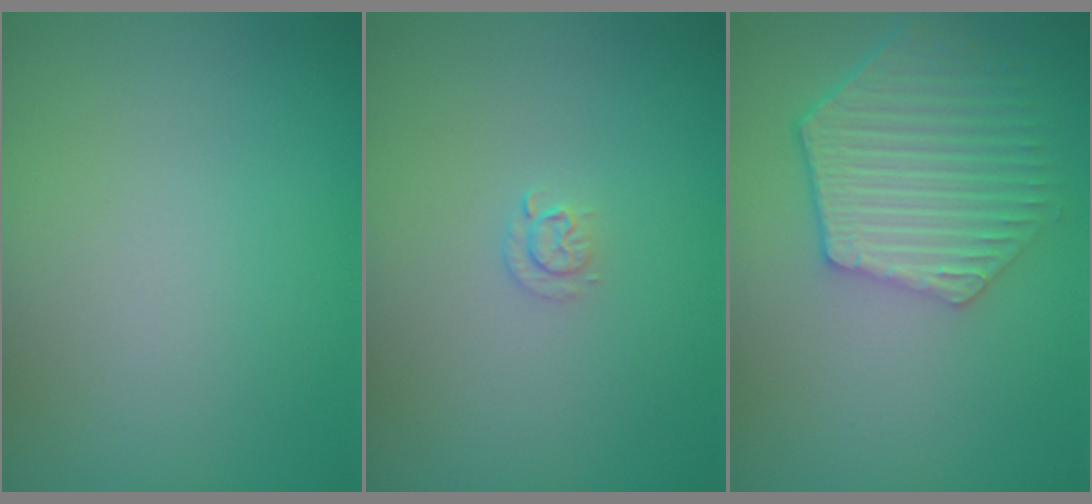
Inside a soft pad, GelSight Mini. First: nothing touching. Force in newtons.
{"total": 0.9, "press": 0.6, "slide": 0.6}
{"total": 5.9, "press": 5.0, "slide": 3.1}